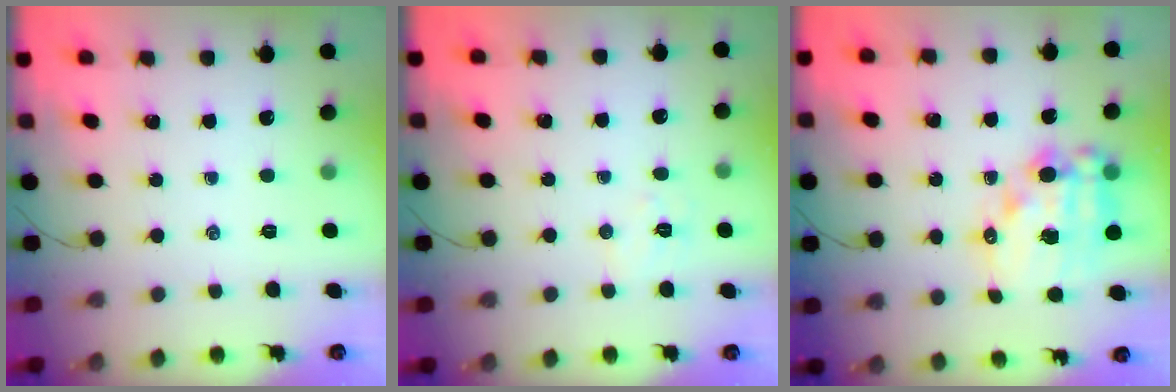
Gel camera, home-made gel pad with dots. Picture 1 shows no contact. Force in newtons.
{"total": 5.4, "press": 5.3, "slide": 1.2}
{"total": 16.1, "press": 15.7, "slide": 3.5}